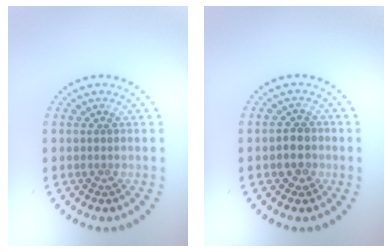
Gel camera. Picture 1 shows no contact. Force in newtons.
{"total": 1.7, "press": 1.6, "slide": 0.5}